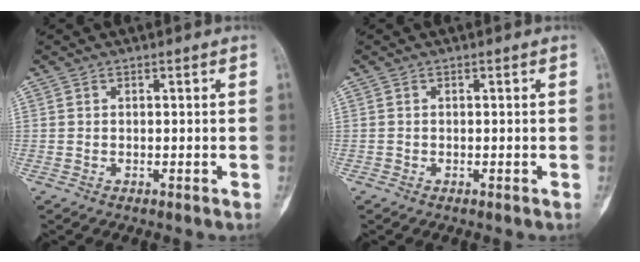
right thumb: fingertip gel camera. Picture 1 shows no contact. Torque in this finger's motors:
{"motor_torque": [-0.48, 0.24, 0.26, -0.15, 0.01]}